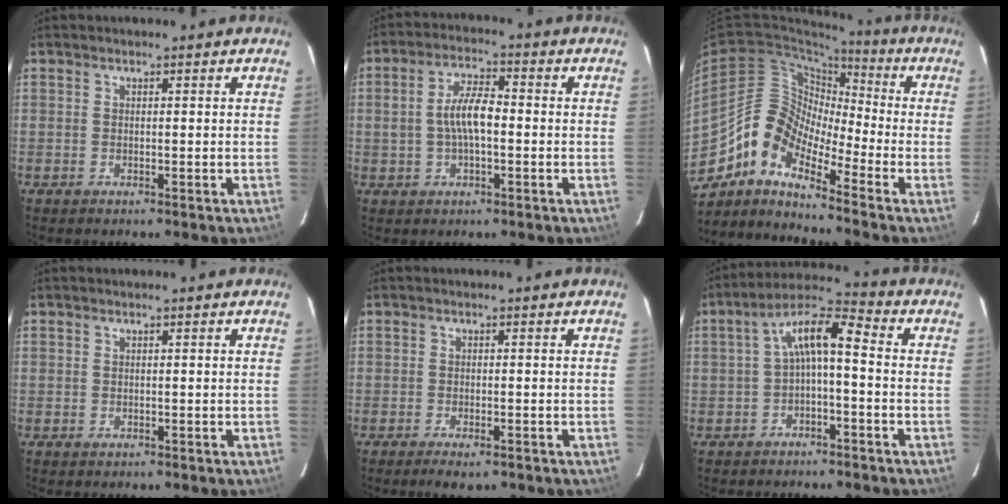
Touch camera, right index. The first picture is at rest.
{"total": 6.9, "force": [-0.5, 2.9, 6.2], "torque": [-0.119, 0.013, -0.006]}
{"total": 12.2, "force": [-7.8, 5.4, 7.7], "torque": [-0.128, 0.013, -0.172]}
{"total": 0.0}
{"total": 3.1, "force": [-2.1, 1.0, 1.9], "torque": [-0.039, -0.011, -0.035]}
{"total": 7.5, "force": [-1.2, 2.3, 7.1], "torque": [-0.143, 0.027, -0.023]}